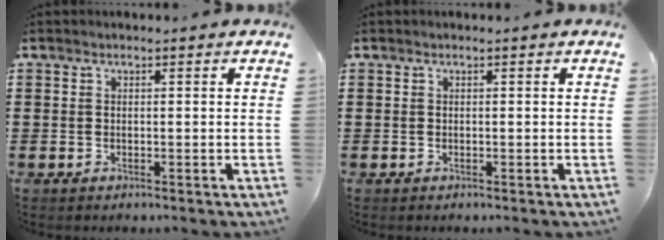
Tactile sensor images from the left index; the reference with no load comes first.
{"total": 0.0}